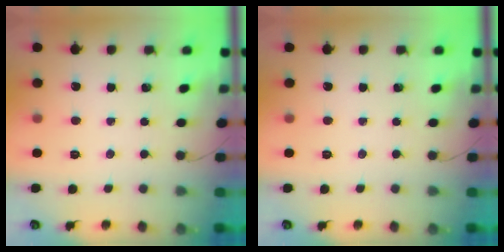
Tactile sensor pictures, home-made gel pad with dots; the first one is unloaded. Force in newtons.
{"total": 0.0}